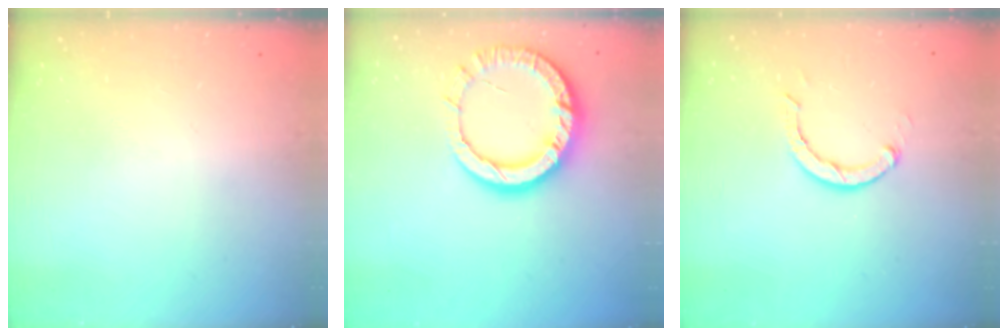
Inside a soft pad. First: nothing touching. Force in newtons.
{"total": 11.9, "press": 11.8, "slide": 1.9}
{"total": 2.9, "press": 2.8, "slide": 0.5}